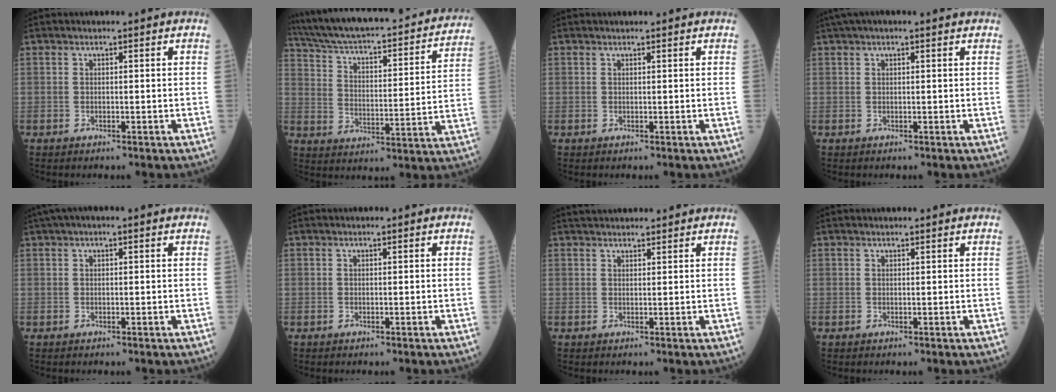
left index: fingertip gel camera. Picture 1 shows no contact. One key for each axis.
{"total": 30.1, "fx": 26.6, "fy": 5.5, "fz": 12.8, "tx": -0.215, "ty": -0.032, "tz": 0.347}
{"total": 1.0, "fx": 1.0, "fy": 0.0, "fz": 0.3, "tx": -0.006, "ty": 0.010, "tz": 0.015}
{"total": 4.2, "fx": 3.2, "fy": 0.3, "fz": 2.7, "tx": -0.048, "ty": 0.039, "tz": 0.049}
{"total": 2.9, "fx": 1.9, "fy": 0.3, "fz": 2.1, "tx": -0.039, "ty": 0.032, "tz": 0.029}
{"total": 0.0}
{"total": 5.7, "fx": 5.4, "fy": 0.9, "fz": 1.7, "tx": -0.021, "ty": 0.038, "tz": 0.077}
{"total": 2.0, "fx": 1.8, "fy": 0.2, "fz": 0.6, "tx": -0.008, "ty": 0.014, "tz": 0.023}